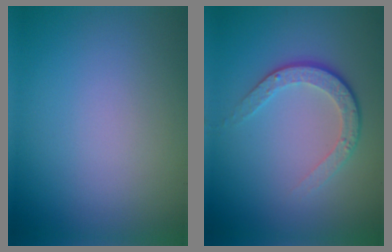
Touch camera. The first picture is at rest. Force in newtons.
{"total": 3.5, "press": 2.5, "slide": 2.4}